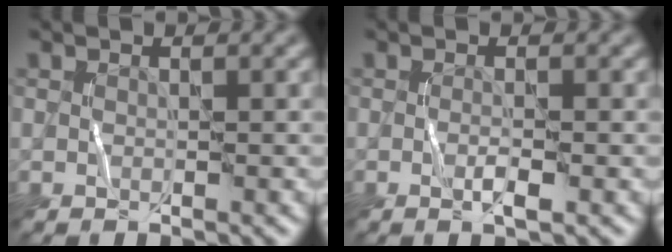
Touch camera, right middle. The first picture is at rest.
{"total": 1.3, "force": [-0.4, 0.2, 1.2], "torque": [-0.024, -0.001, -0.009]}